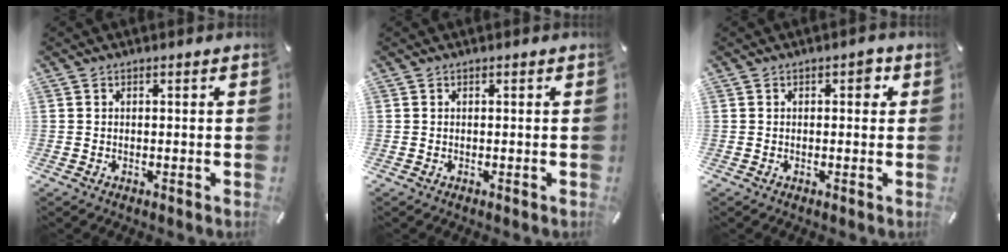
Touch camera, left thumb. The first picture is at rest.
{"total": 0.0}
{"total": 2.4, "force": [0.4, 1.4, 1.9], "torque": [-0.016, 0.002, -0.001]}